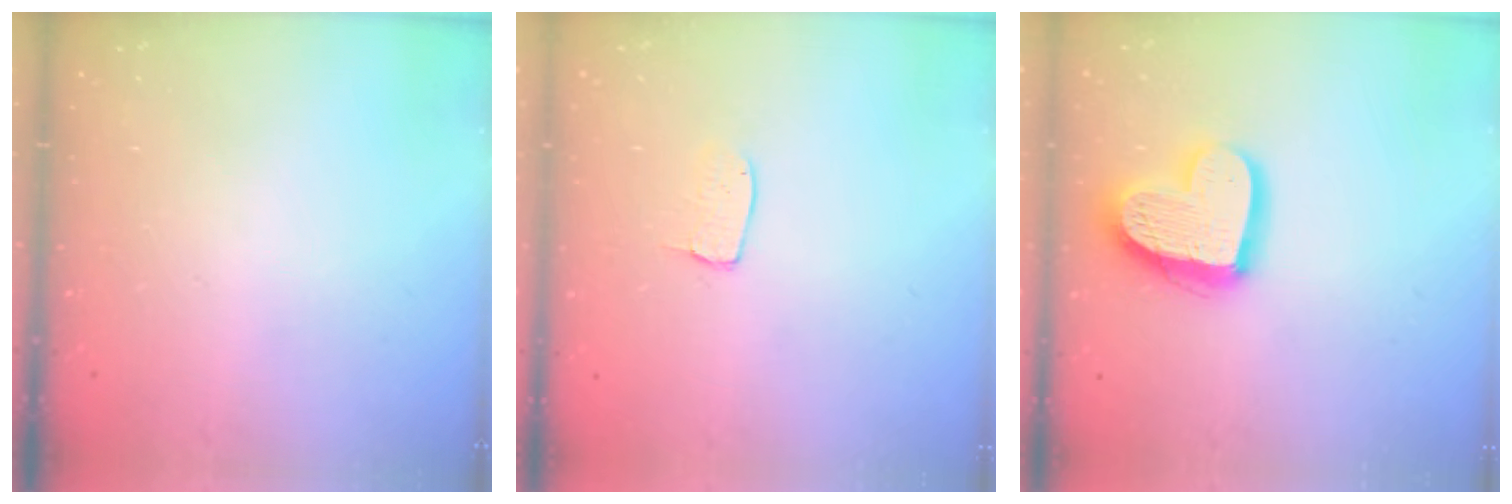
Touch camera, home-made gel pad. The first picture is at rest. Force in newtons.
{"total": 4.2, "press": 4.2, "slide": 0.2}
{"total": 17.2, "press": 17.1, "slide": 1.5}